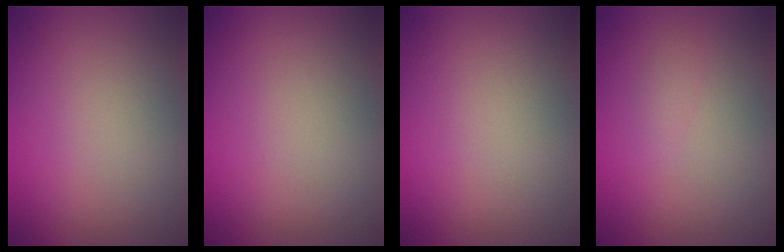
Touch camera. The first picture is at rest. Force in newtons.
{"total": 0.0}
{"total": 0.0}
{"total": 0.8, "press": 0.7, "slide": 0.1}